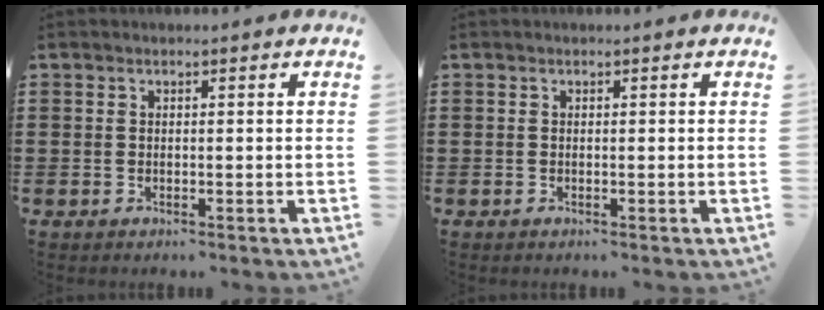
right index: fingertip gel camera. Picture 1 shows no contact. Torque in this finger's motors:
{"motor_torque": [0.06, 0.14, 0.00, 0.00]}